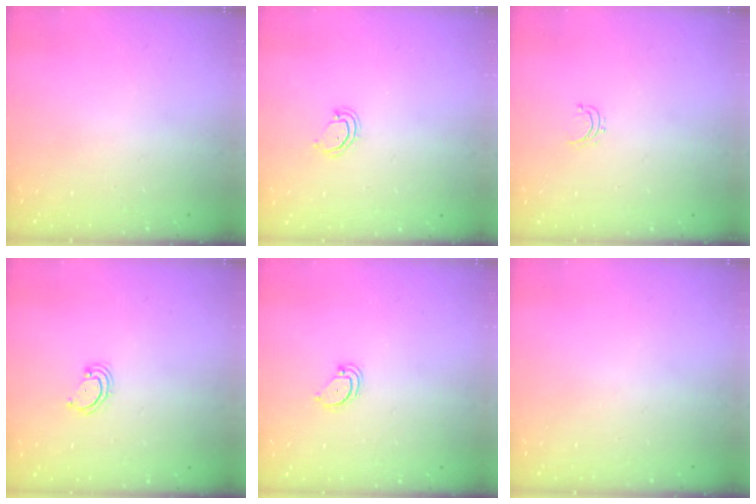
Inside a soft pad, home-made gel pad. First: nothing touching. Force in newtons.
{"total": 4.0, "press": 4.0, "slide": 0.3}
{"total": 3.7, "press": 3.7, "slide": 0.3}
{"total": 3.3, "press": 3.2, "slide": 0.4}
{"total": 2.6, "press": 2.6, "slide": 0.2}
{"total": 0.0}